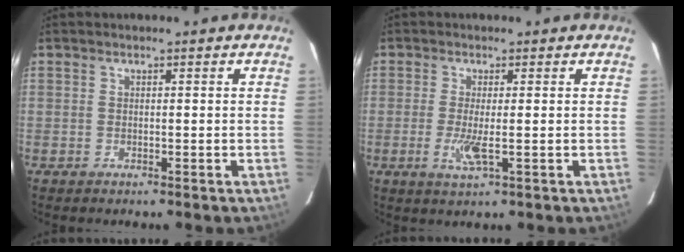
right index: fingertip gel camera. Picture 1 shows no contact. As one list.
[{"total": 3.6, "force": [-0.7, 0.2, 3.5], "torque": [-0.076, -0.010, -0.011]}]